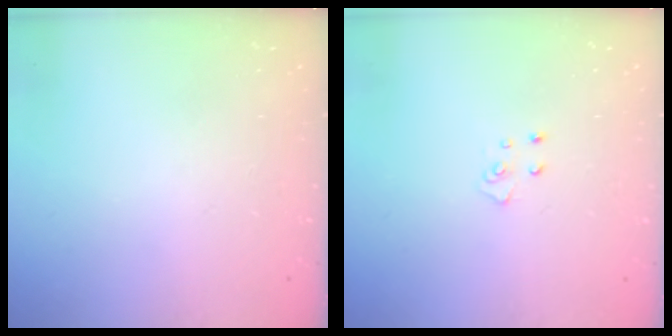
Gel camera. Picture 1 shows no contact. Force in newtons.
{"total": 3.9, "press": 3.8, "slide": 0.4}